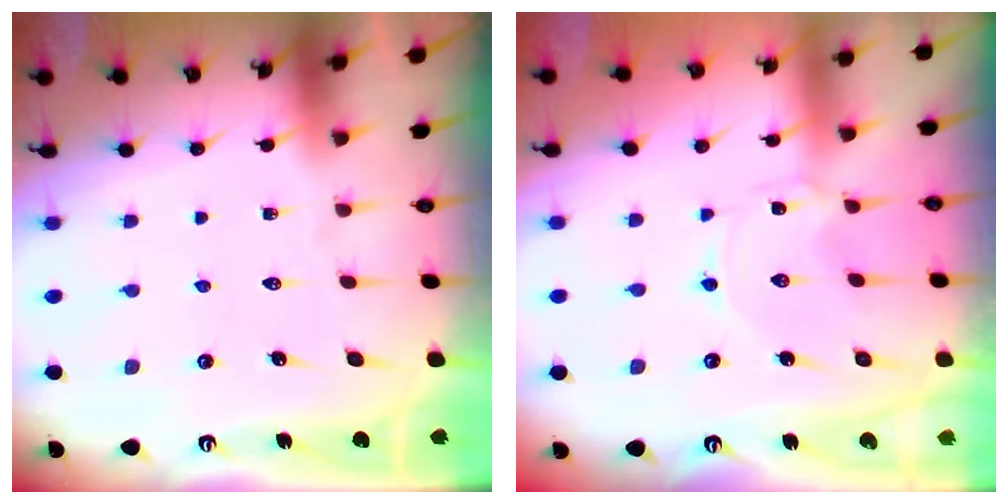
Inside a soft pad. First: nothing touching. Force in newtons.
{"total": 0.0}